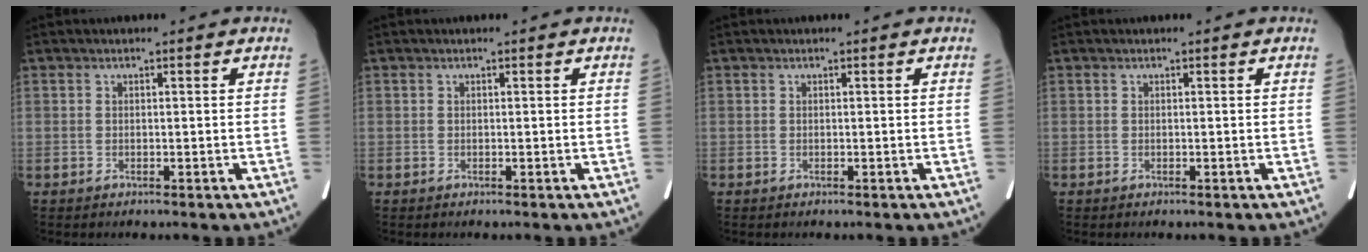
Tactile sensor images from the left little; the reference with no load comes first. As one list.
[{"total": 0.0}, {"total": 0.0}, {"total": 0.0}]